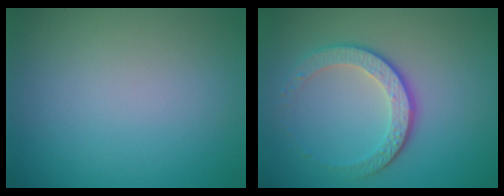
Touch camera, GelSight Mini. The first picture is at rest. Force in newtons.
{"total": 4.2, "press": 3.1, "slide": 2.8}